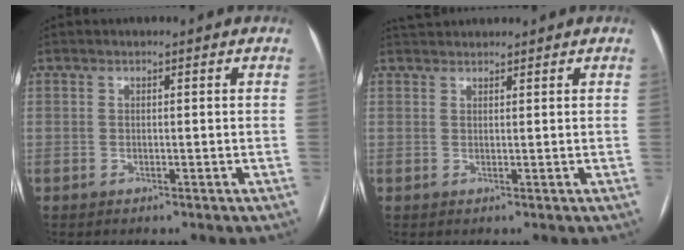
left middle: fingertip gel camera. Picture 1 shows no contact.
{"total": 3.1, "force": [3.0, 0.5, 0.5], "torque": [-0.008, 0.034, 0.054]}